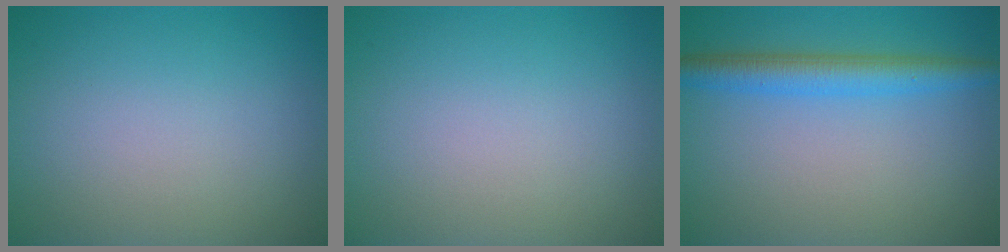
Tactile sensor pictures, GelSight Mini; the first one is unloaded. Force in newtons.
{"total": 0.0}
{"total": 3.9, "press": 3.9, "slide": 0.1}